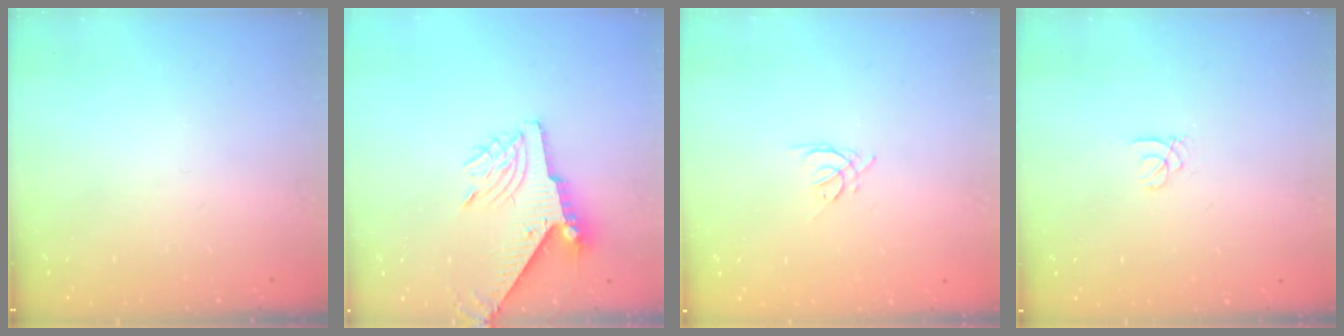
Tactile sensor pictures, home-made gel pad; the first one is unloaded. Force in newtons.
{"total": 9.4, "press": 9.4, "slide": 1.2}
{"total": 2.5, "press": 2.4, "slide": 0.5}
{"total": 1.0, "press": 1.0, "slide": 0.1}